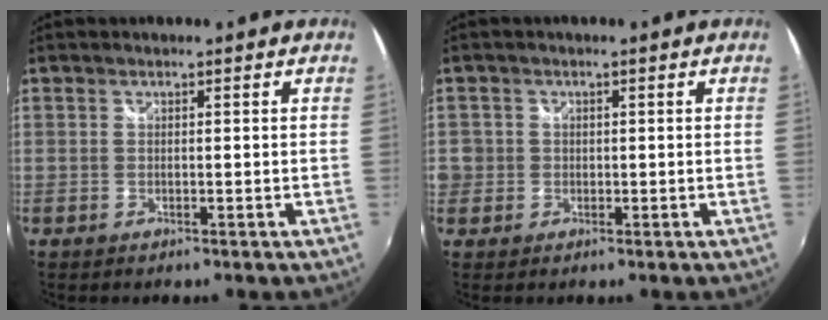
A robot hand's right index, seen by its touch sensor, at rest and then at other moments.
{"total": 3.5, "force": [-0.3, 3.5, 0.6], "torque": [-0.015, 0.003, -0.005]}